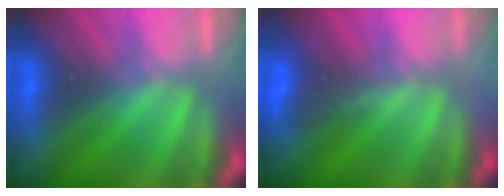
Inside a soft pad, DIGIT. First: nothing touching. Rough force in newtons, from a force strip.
{"total": 3.5}